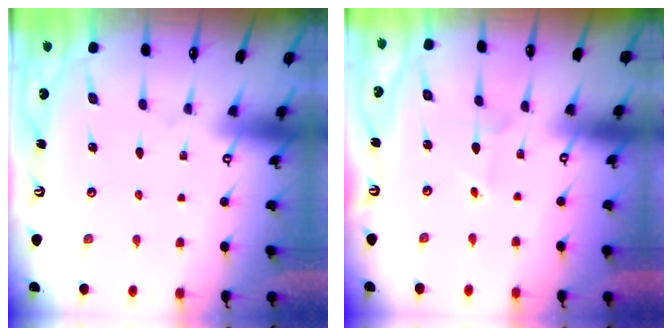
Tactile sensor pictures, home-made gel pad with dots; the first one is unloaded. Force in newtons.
{"total": 2.7, "press": 2.7, "slide": 0.3}